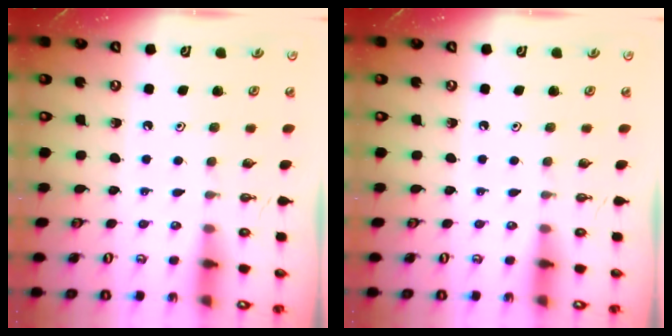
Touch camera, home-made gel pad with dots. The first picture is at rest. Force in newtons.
{"total": 0.0}